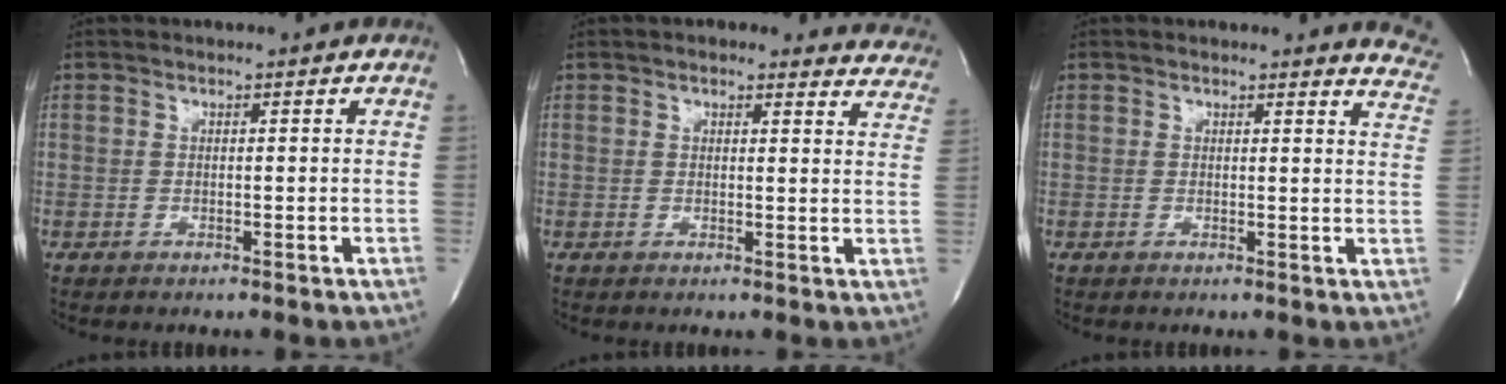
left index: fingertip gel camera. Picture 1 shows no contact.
{"total": 10.8, "force": [10.0, 3.3, 2.6], "torque": [0.012, -0.011, 0.076]}
{"total": 6.0, "force": [5.9, 0.7, 0.4], "torque": [0.014, -0.050, 0.028]}